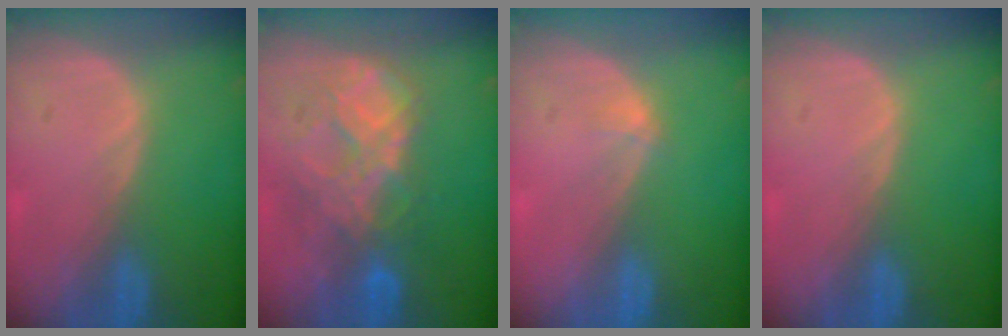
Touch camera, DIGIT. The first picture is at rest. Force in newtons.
{"total": 8.8, "press": 7.6, "slide": 4.5}
{"total": 1.1, "press": 0.8, "slide": 0.7}
{"total": 0.0}